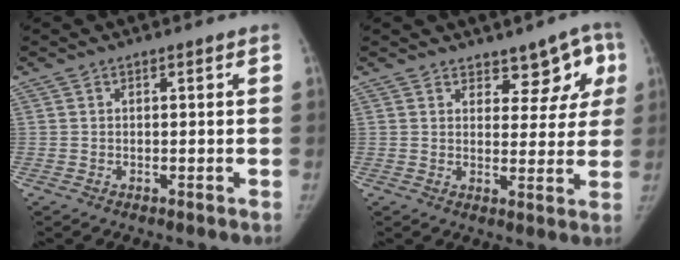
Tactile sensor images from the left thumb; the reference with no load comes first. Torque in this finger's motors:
{"motor_torque": [-0.25, -0.23, -0.46, 0.09, 0.00]}